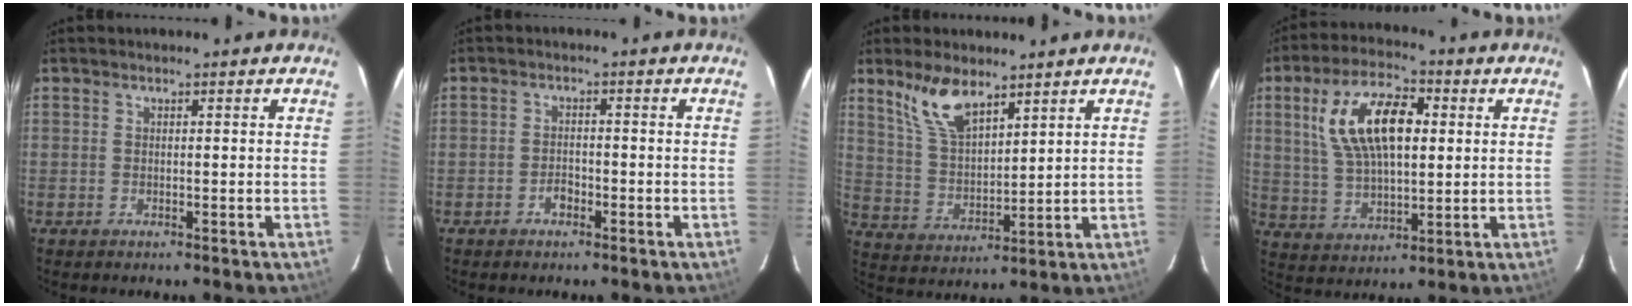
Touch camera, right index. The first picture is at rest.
{"total": 2.1, "force": [-1.3, 1.3, 1.0], "torque": [-0.019, 0.005, -0.022]}
{"total": 9.5, "force": [6.6, 3.6, 5.7], "torque": [-0.112, 0.008, 0.141]}
{"total": 15.1, "force": [3.7, 7.3, 12.7], "torque": [-0.243, 0.020, 0.075]}